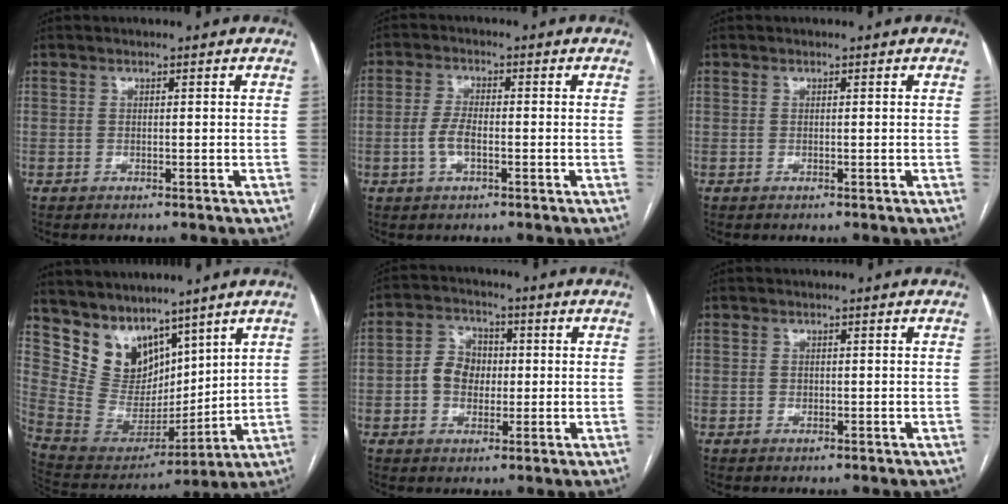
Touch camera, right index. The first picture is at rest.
{"total": 3.7, "force": [-0.9, 1.5, 3.3], "torque": [-0.076, 0.005, -0.017]}
{"total": 0.0}
{"total": 11.6, "force": [9.0, 6.4, 3.8], "torque": [-0.087, 0.021, 0.195]}
{"total": 6.3, "force": [-0.3, 5.1, 3.7], "torque": [-0.076, 0.025, -0.003]}
{"total": 0.5, "force": [0.0, 0.5, 0.1], "torque": [0.000, 0.002, 0.000]}